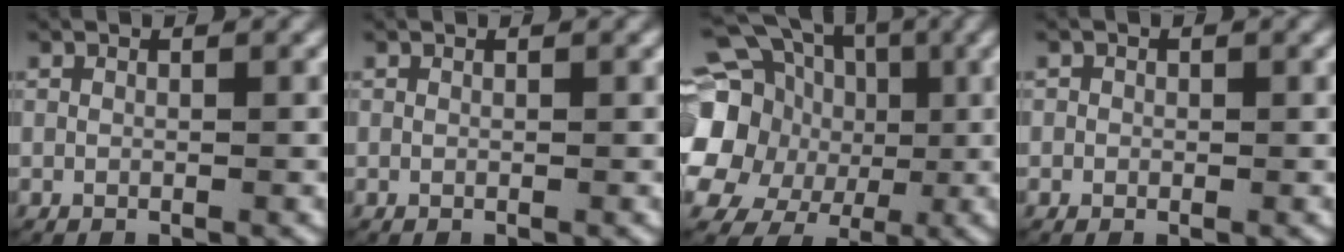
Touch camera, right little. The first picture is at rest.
{"total": 0.0}
{"total": 13.1, "force": [2.5, 10.9, 6.8], "torque": [-0.155, -0.011, 0.031]}
{"total": 0.9, "force": [-0.2, 0.9, 0.1], "torque": [0.003, 0.004, -0.009]}